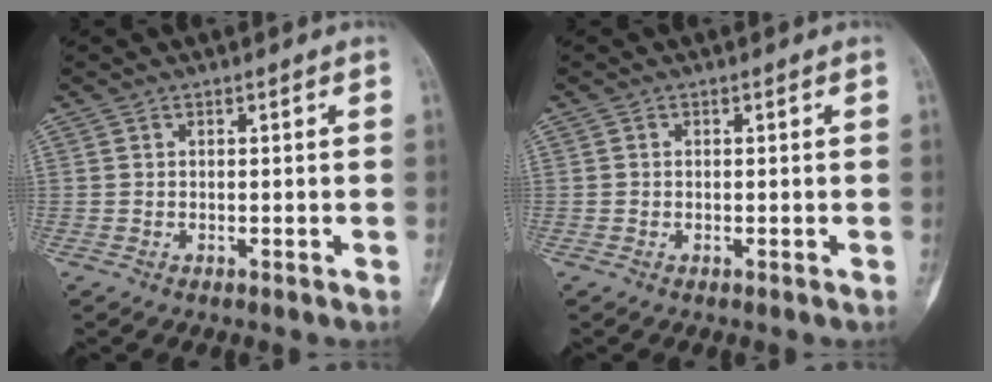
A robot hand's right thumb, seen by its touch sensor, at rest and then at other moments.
{"total": 0.0}